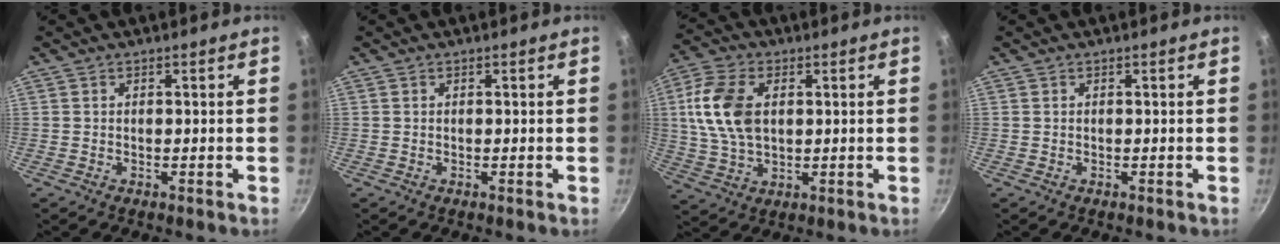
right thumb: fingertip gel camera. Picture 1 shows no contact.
{"total": 0.0}
{"total": 12.5, "force": [2.2, 7.9, 9.5], "torque": [-0.180, 0.003, 0.039]}
{"total": 0.0}